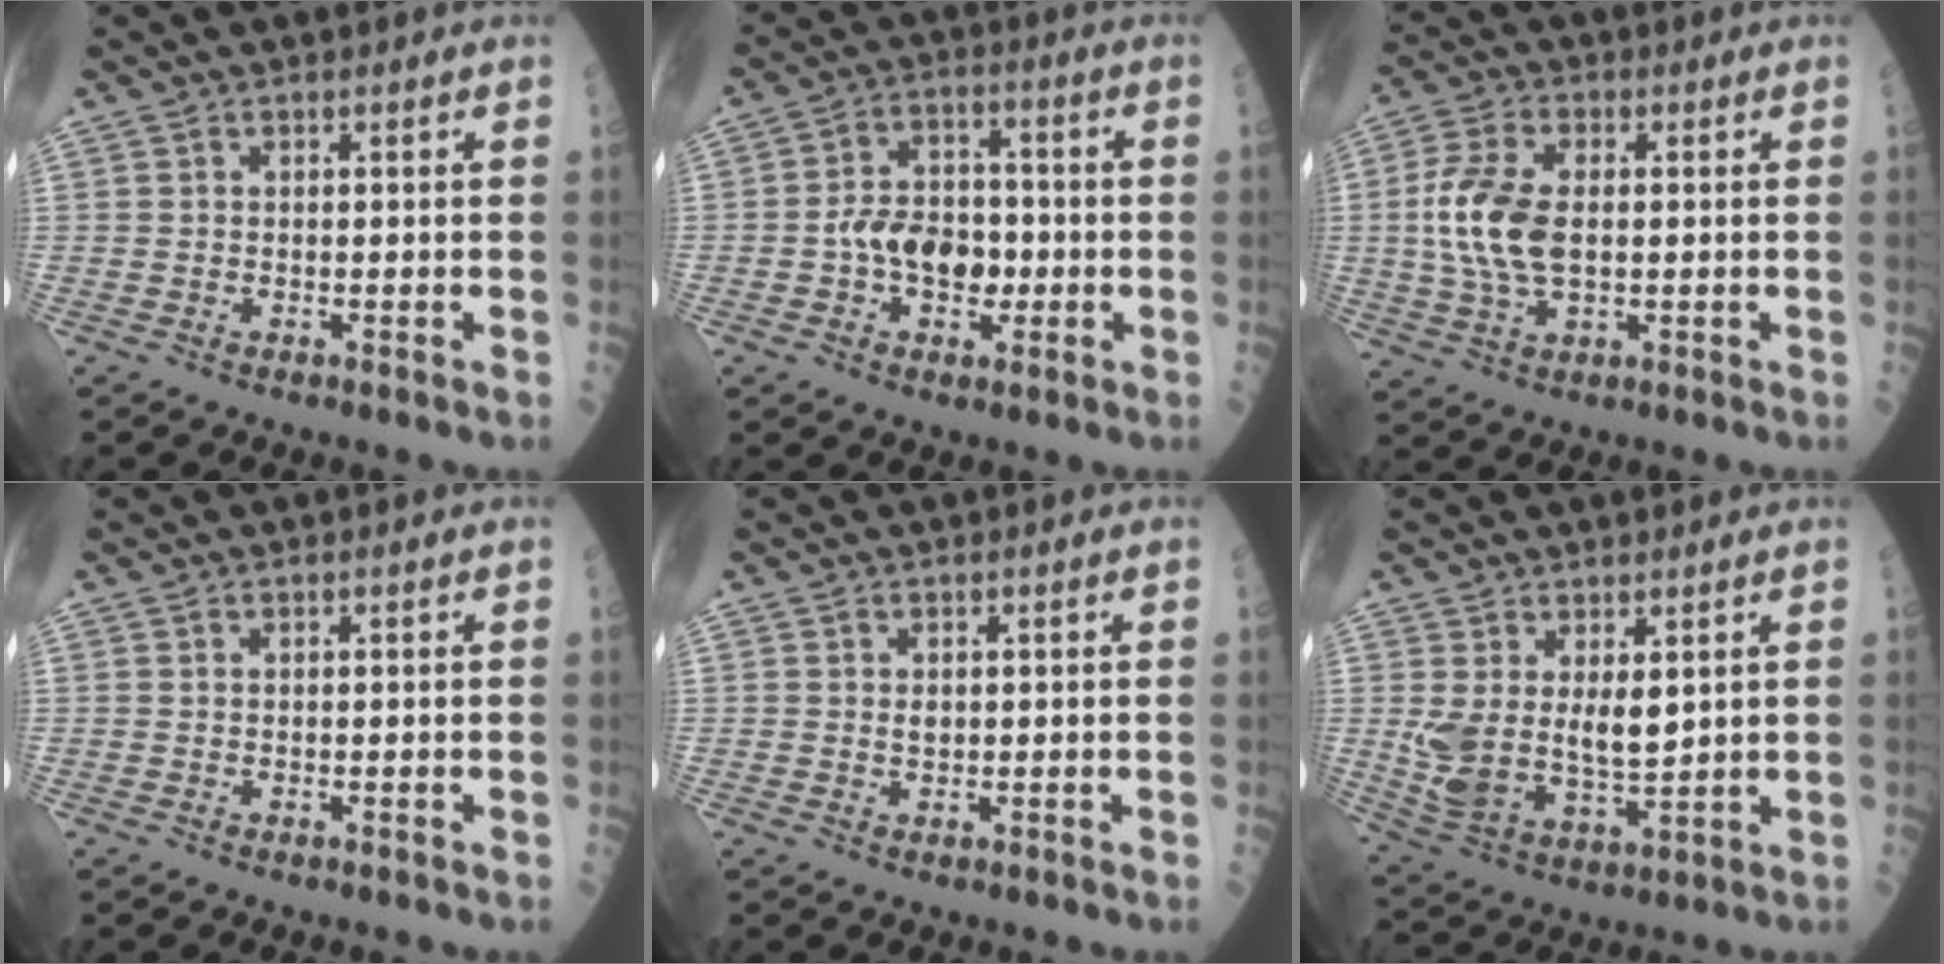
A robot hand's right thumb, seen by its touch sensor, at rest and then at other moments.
{"total": 10.3, "force": [-1.8, 6.8, 7.5], "torque": [-0.088, 0.028, -0.033]}
{"total": 11.9, "force": [0.4, 6.4, 10.1], "torque": [-0.214, 0.005, 0.006]}
{"total": 0.0}
{"total": 1.1, "force": [0.3, 0.7, 0.8], "torque": [-0.009, -0.002, 0.008]}
{"total": 10.0, "force": [2.5, 5.0, 8.3], "torque": [-0.152, -0.024, 0.065]}